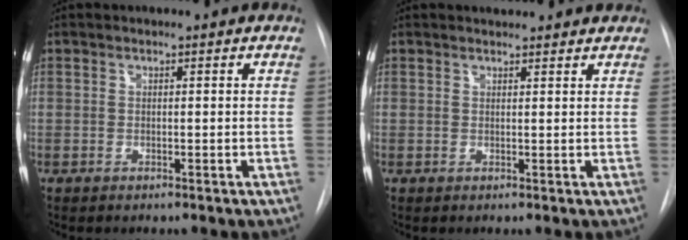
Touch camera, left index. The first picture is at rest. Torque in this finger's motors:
{"motor_torque": [0.02, -0.15, -0.27, -0.01]}